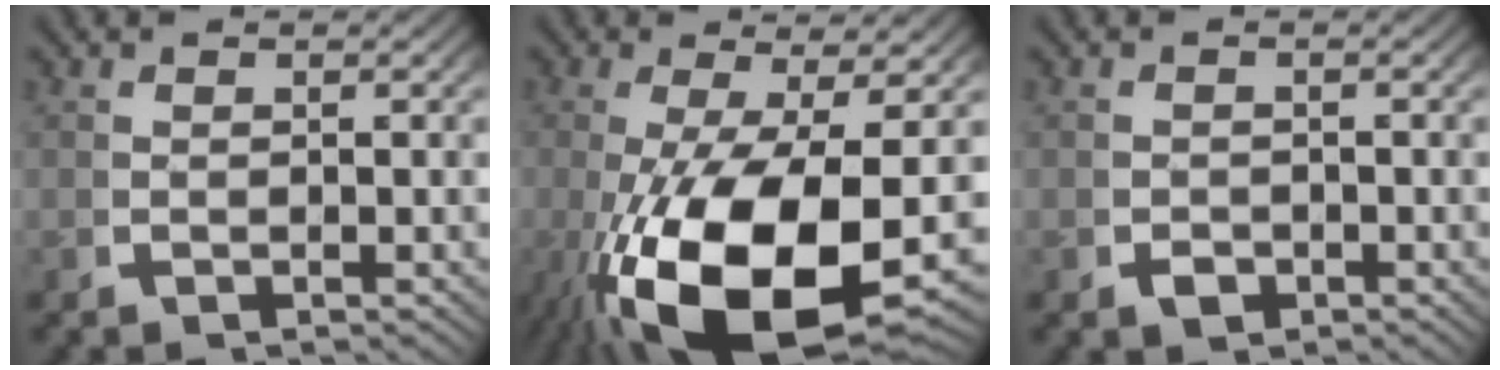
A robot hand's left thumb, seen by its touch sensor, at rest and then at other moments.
{"total": 15.4, "force": [-2.7, 8.0, 12.9], "torque": [-0.276, -0.065, -0.002]}
{"total": 1.5, "force": [-0.8, 1.0, 0.7], "torque": [-0.012, -0.008, -0.013]}